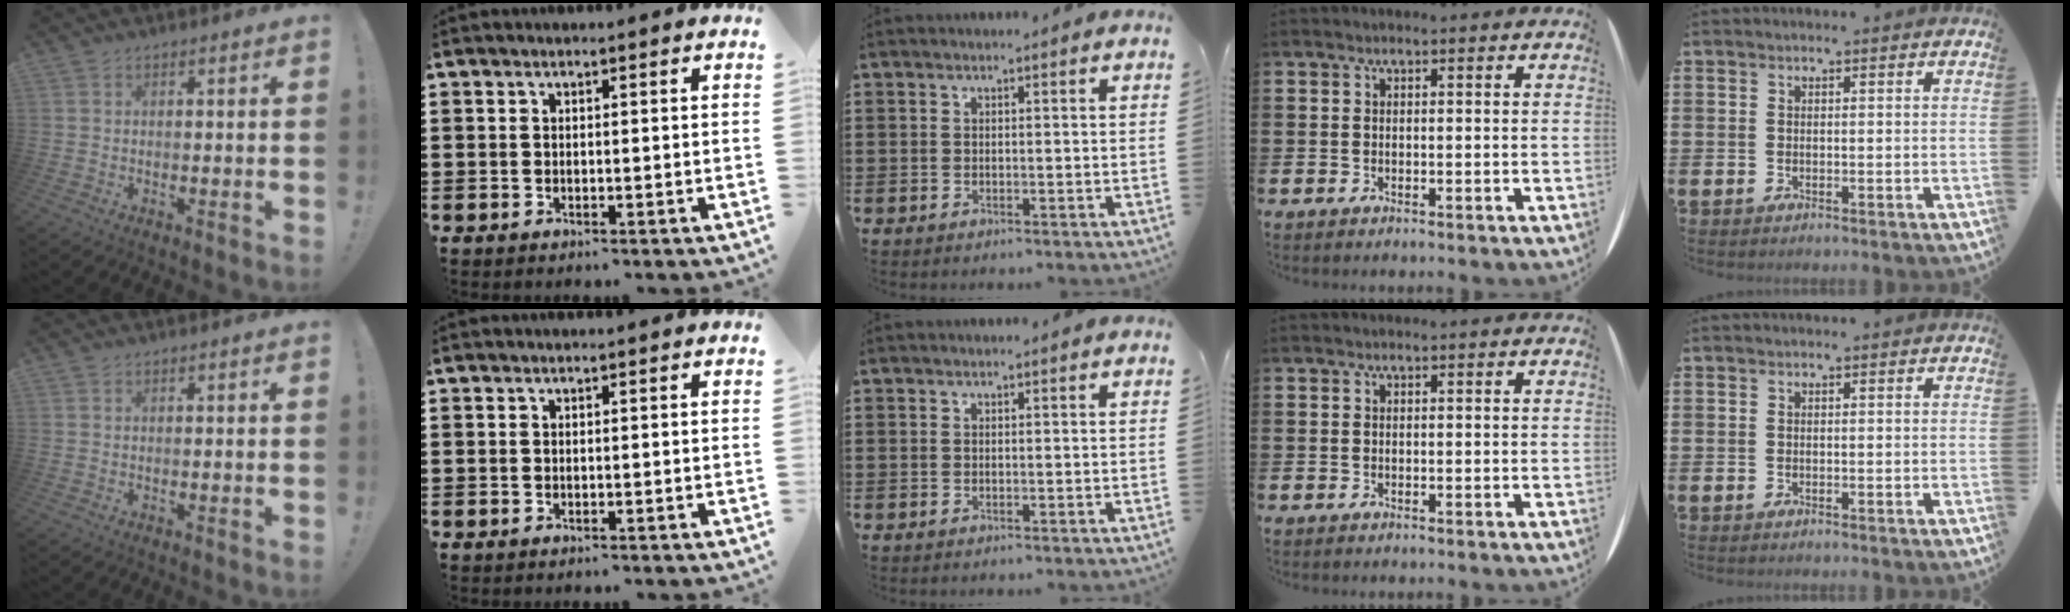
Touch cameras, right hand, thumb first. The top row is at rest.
{}